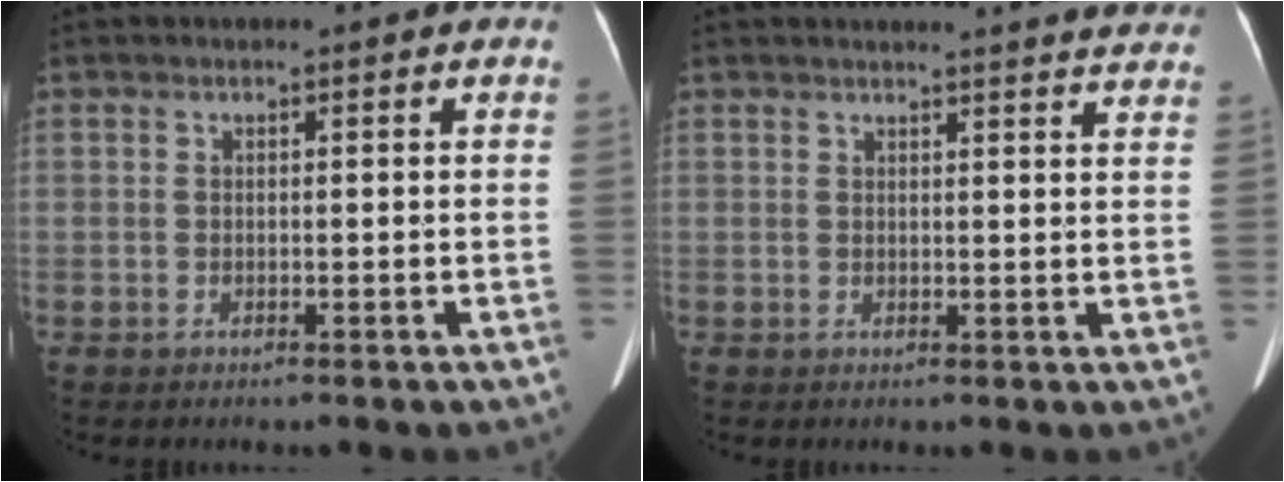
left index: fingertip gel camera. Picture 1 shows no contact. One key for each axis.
{"total": 13.0, "fx": 12.5, "fy": 0.9, "fz": 3.5, "tx": -0.029, "ty": -0.027, "tz": 0.122}